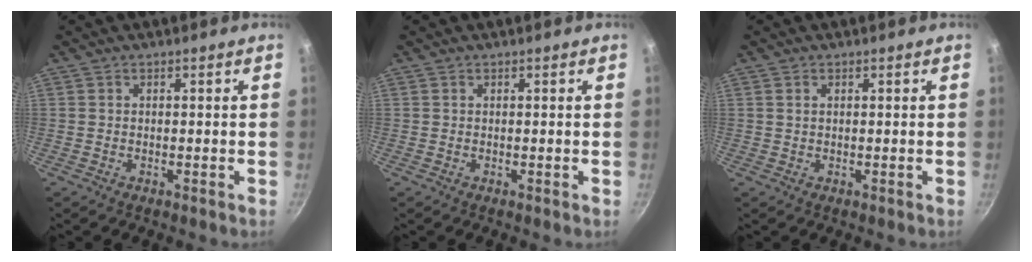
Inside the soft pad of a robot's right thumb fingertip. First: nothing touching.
{"total": 0.0}
{"total": 0.9, "force": [0.3, 0.6, 0.6], "torque": [-0.010, 0.003, 0.006]}